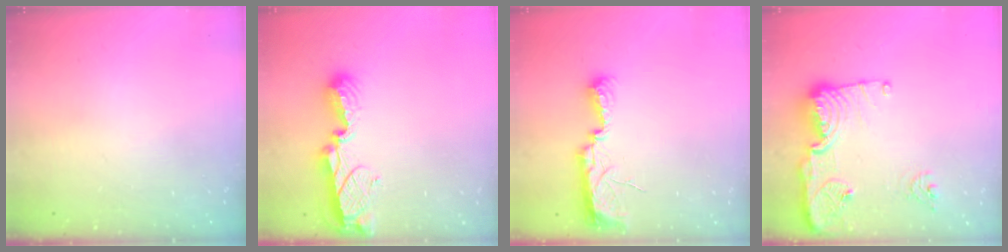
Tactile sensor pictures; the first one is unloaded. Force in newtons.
{"total": 9.6, "press": 9.6, "slide": 1.2}
{"total": 10.6, "press": 9.2, "slide": 5.3}
{"total": 14.8, "press": 14.7, "slide": 1.5}